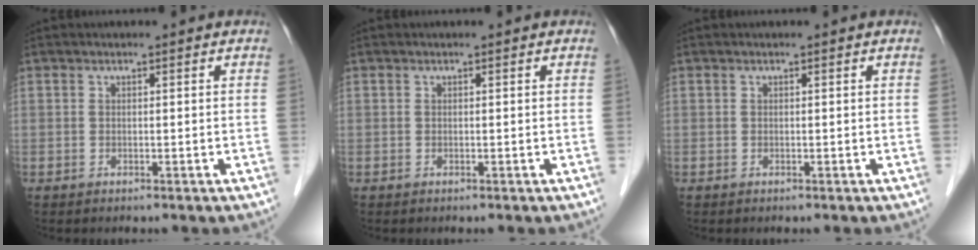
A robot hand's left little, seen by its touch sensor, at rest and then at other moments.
{"total": 0.0}
{"total": 0.0}